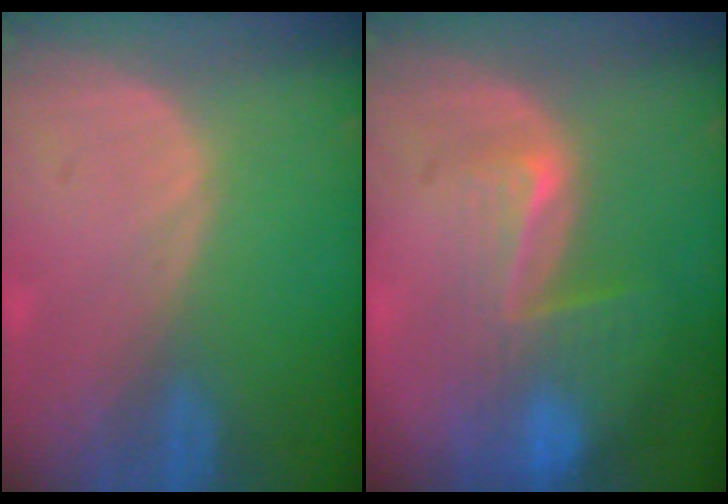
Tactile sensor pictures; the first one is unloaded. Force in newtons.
{"total": 8.2, "press": 7.1, "slide": 4.1}